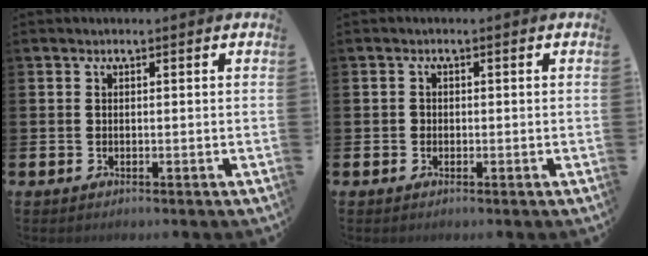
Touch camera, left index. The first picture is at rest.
{"total": 0.8, "force": [-0.3, 0.8, 0.1], "torque": [0.001, 0.003, -0.009]}